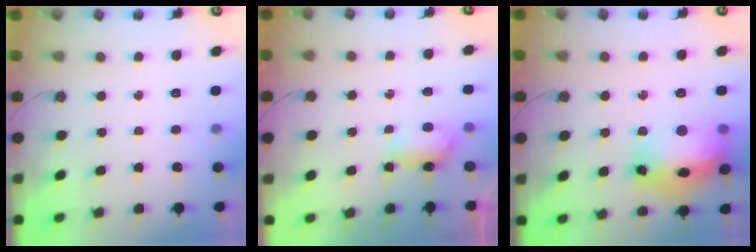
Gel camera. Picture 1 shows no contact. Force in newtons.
{"total": 4.5, "press": 4.4, "slide": 0.8}
{"total": 19.3, "press": 19.2, "slide": 1.7}